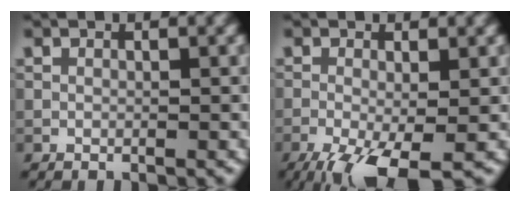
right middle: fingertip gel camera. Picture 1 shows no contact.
{"total": 6.9, "force": [-3.4, 2.1, 5.5], "torque": [-0.109, -0.016, -0.059]}